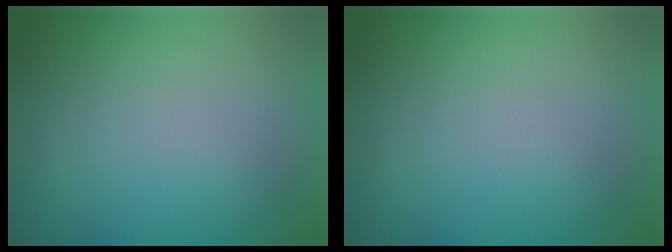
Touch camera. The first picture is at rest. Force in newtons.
{"total": 0.0}